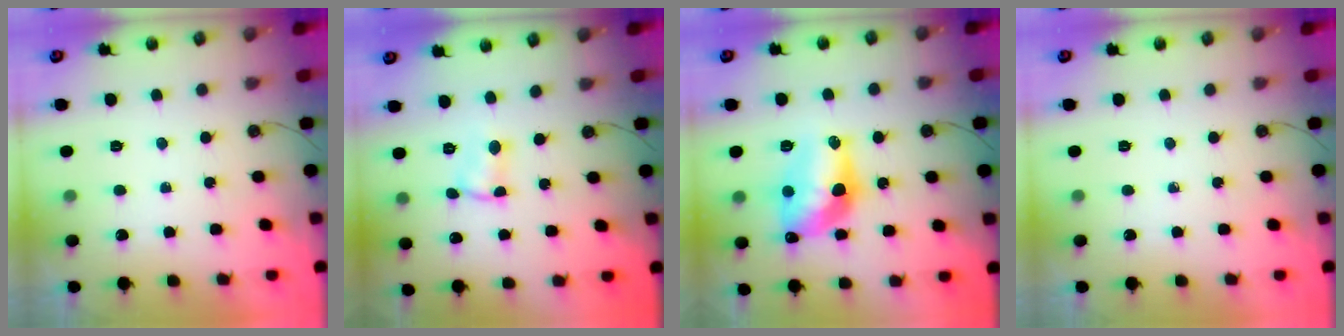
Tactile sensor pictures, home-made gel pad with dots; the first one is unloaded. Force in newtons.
{"total": 1.9, "press": 1.9, "slide": 0.4}
{"total": 13.3, "press": 13.3, "slide": 0.9}
{"total": 0.0}